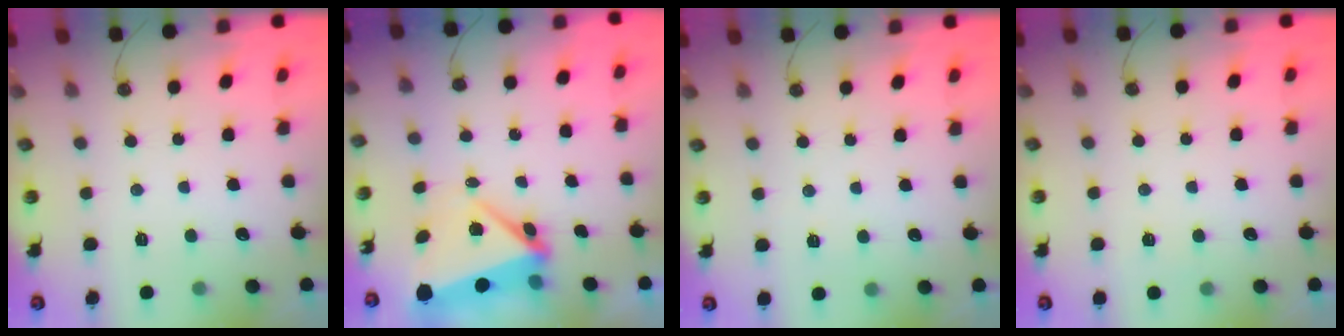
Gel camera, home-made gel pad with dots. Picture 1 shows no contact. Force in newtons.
{"total": 5.9, "press": 5.6, "slide": 2.0}
{"total": 2.6, "press": 1.3, "slide": 2.2}
{"total": 2.5, "press": 2.4, "slide": 0.8}